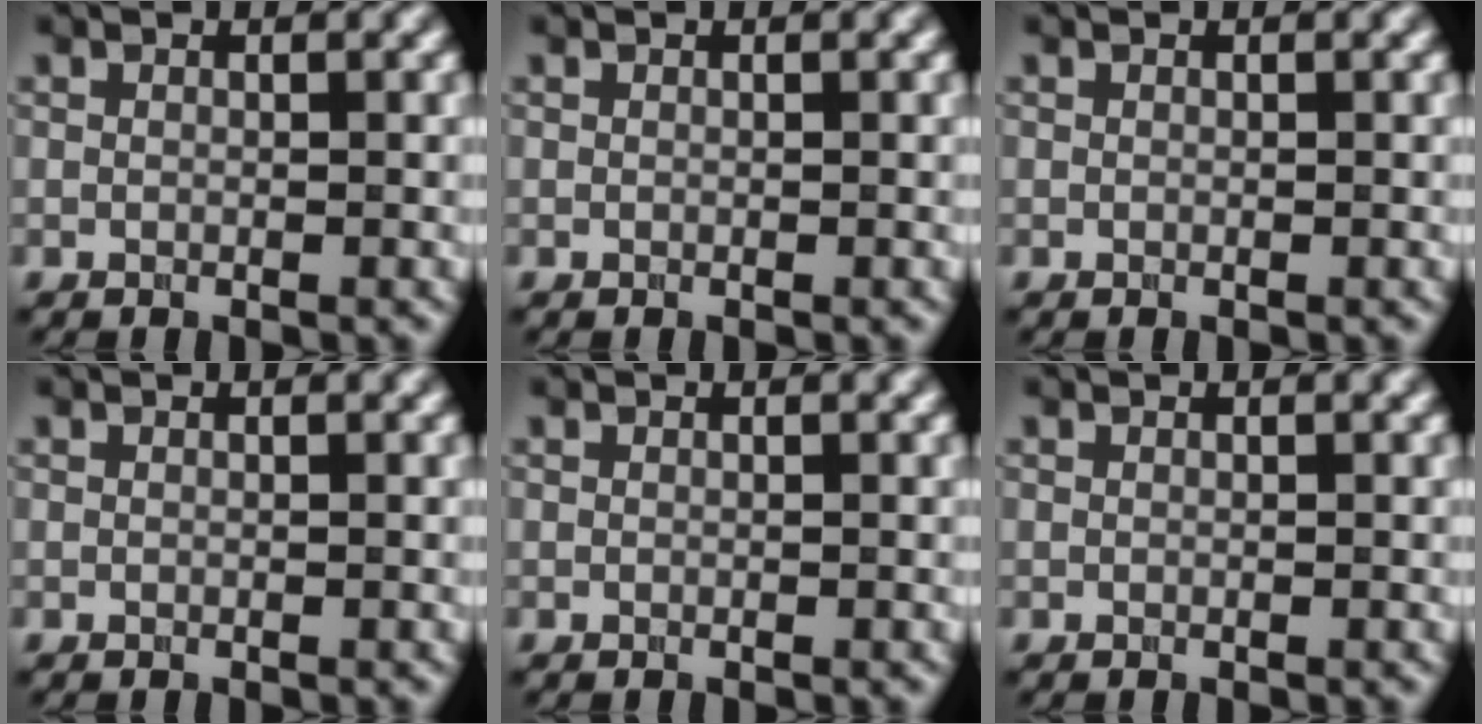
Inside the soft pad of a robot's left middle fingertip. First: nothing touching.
{"total": 0.0}
{"total": 0.0}
{"total": 0.0}
{"total": 0.0}
{"total": 0.0}